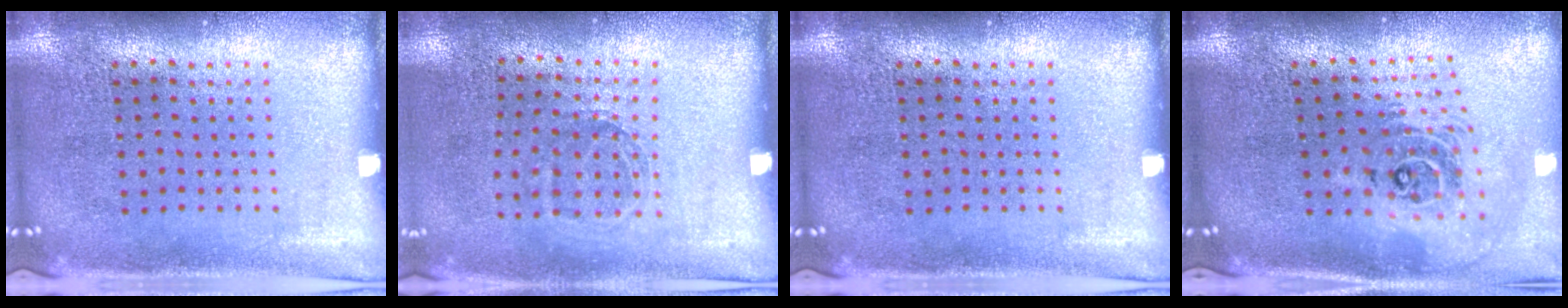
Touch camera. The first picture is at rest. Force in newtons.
{"total": 1.1, "press": 0.9, "slide": 0.6}
{"total": 0.0}
{"total": 2.3, "press": 1.7, "slide": 1.5}